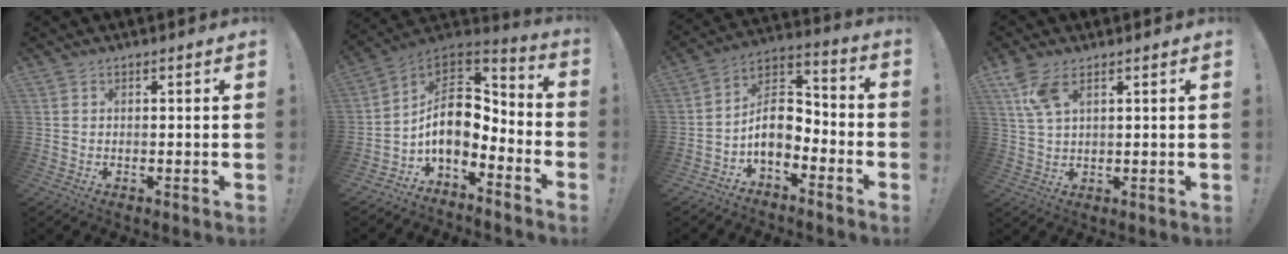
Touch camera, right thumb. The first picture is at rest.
{"total": 13.1, "force": [0.0, 8.8, 9.7], "torque": [-0.159, -0.010, 0.002]}
{"total": 10.2, "force": [-3.8, 7.1, 6.3], "torque": [-0.104, 0.015, -0.064]}
{"total": 7.0, "force": [3.8, 2.7, 5.3], "torque": [-0.100, -0.009, 0.073]}